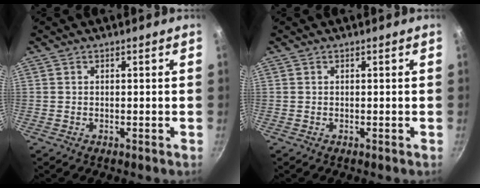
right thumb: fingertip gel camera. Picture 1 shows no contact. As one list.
[{"total": 0.0}]